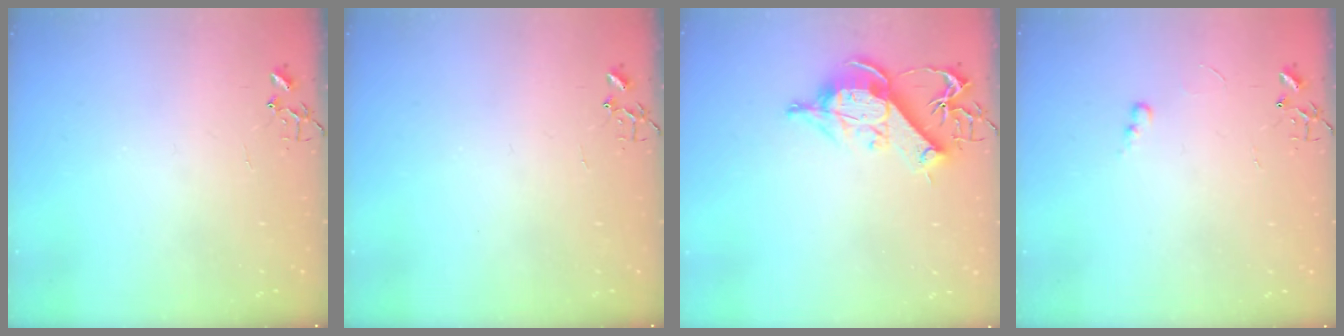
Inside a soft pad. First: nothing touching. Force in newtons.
{"total": 0.0}
{"total": 12.3, "press": 12.1, "slide": 2.0}
{"total": 4.8, "press": 4.7, "slide": 0.6}